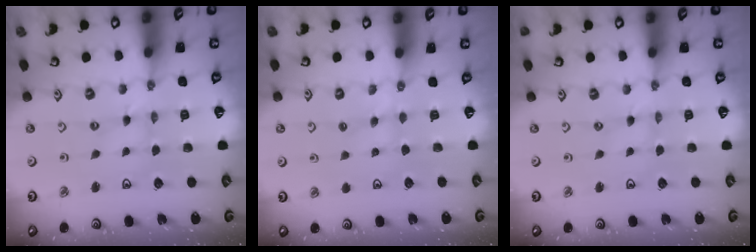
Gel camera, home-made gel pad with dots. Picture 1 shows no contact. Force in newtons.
{"total": 2.8, "press": 2.8, "slide": 0.5}
{"total": 0.0}